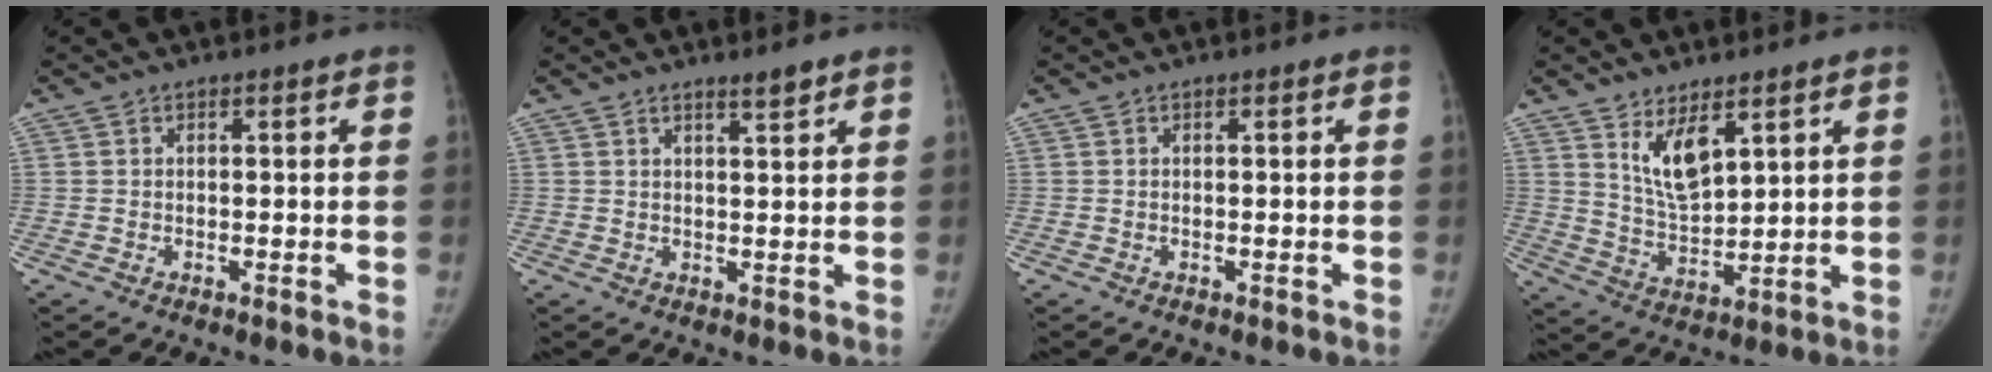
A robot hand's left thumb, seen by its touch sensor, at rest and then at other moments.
{"total": 1.9, "force": [1.6, 0.1, 1.0], "torque": [-0.012, -0.016, 0.028]}
{"total": 0.0}
{"total": 8.0, "force": [4.4, 3.3, 5.7], "torque": [-0.088, -0.039, 0.090]}